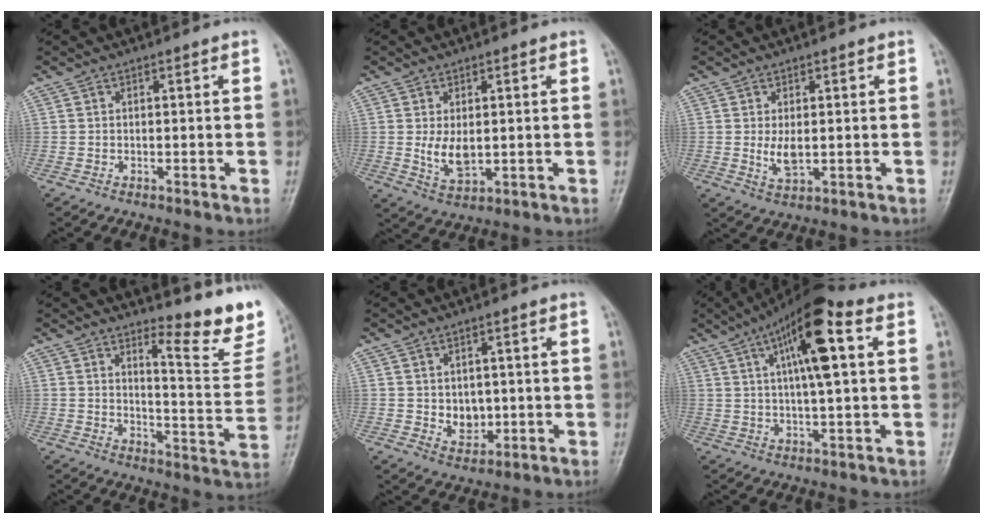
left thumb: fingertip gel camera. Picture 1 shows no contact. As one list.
[{"total": 5.4, "force": [0.3, 3.2, 4.4], "torque": [-0.072, -0.015, 0.015]}, {"total": 3.9, "force": [0.2, 2.0, 3.3], "torque": [-0.057, -0.012, 0.010]}, {"total": 12.3, "force": [10.4, 2.7, 6.1], "torque": [-0.045, -0.109, 0.130]}, {"total": 5.1, "force": [0.2, 4.1, 3.1], "torque": [-0.022, -0.007, 0.014]}, {"total": 14.0, "force": [4.5, 3.6, 12.8], "torque": [-0.216, 0.013, 0.064]}]